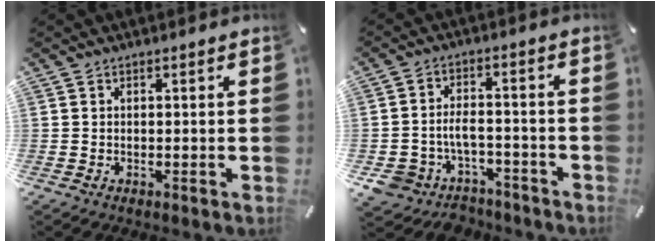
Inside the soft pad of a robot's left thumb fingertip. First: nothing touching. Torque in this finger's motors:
{"motor_torque": [0.38, 0.69, 0.60, 0.59, 0.03]}